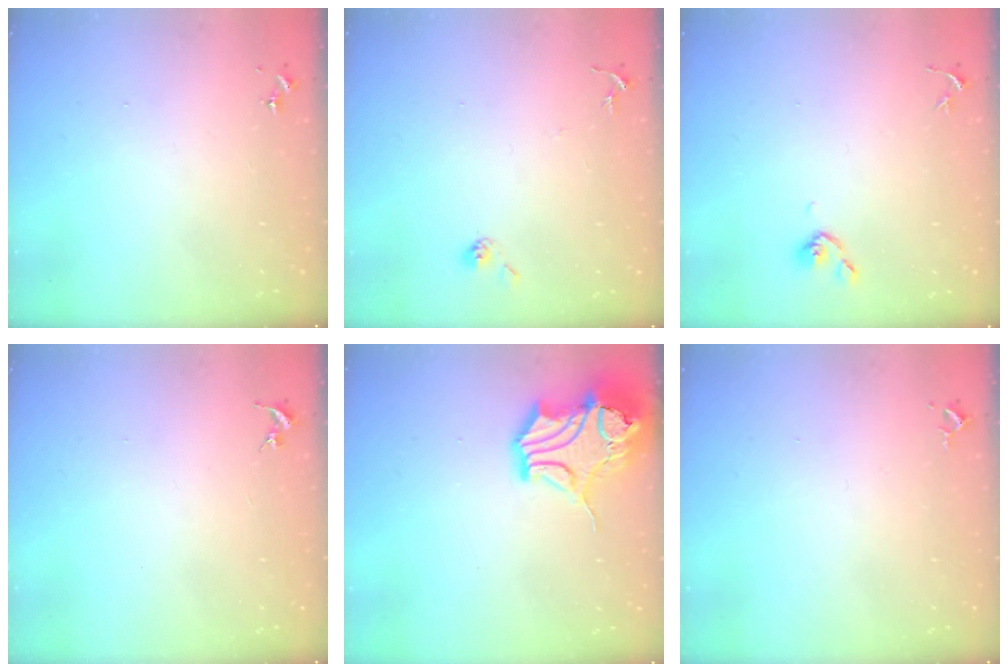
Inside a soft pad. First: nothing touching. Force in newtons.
{"total": 5.9, "press": 5.9, "slide": 0.5}
{"total": 5.3, "press": 5.2, "slide": 0.8}
{"total": 0.0}
{"total": 19.8, "press": 19.6, "slide": 2.6}
{"total": 2.6, "press": 2.6, "slide": 0.4}